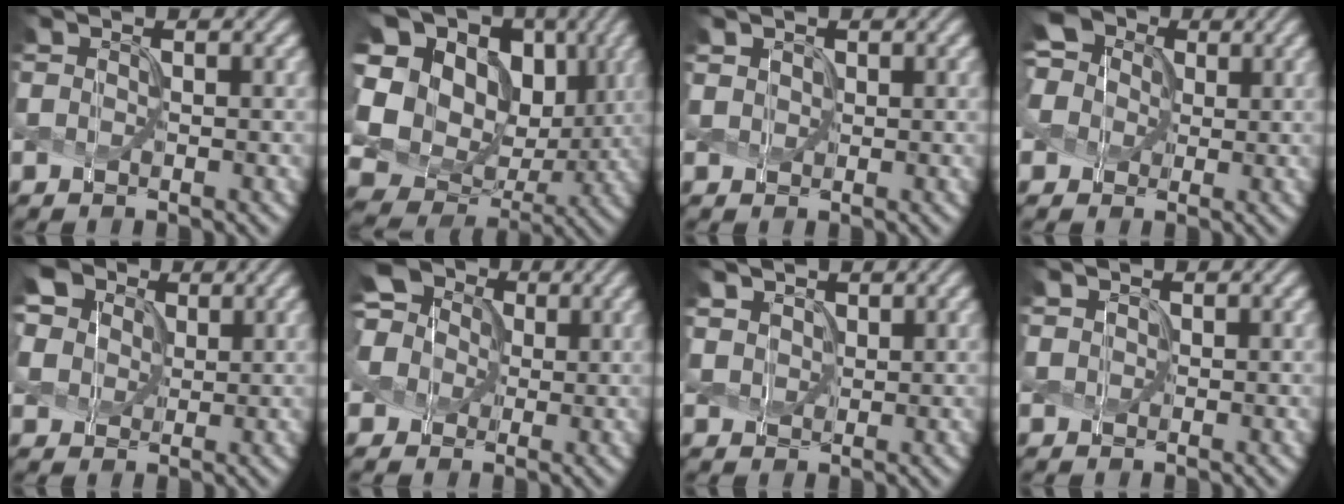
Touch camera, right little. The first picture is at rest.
{"total": 19.9, "force": [4.3, 16.3, 10.5], "torque": [-0.229, 0.036, 0.080]}
{"total": 1.0, "force": [0.8, 0.7, -0.1], "torque": [0.001, 0.001, 0.019]}
{"total": 7.5, "force": [2.1, 6.4, 3.2], "torque": [-0.072, 0.040, 0.018]}
{"total": 11.4, "force": [6.5, 8.0, 4.8], "torque": [-0.137, 0.029, 0.113]}
{"total": 8.2, "force": [2.0, 7.1, 3.7], "torque": [-0.089, 0.041, 0.005]}
{"total": 2.3, "force": [1.8, 1.4, 0.6], "torque": [-0.026, -0.001, 0.041]}
{"total": 0.8, "force": [0.7, 0.3, -0.2], "torque": [0.005, 0.001, 0.019]}